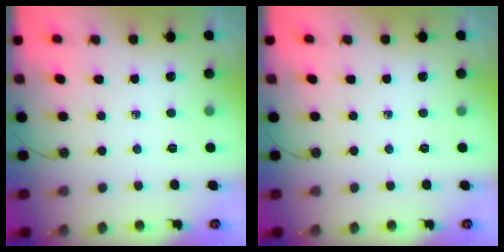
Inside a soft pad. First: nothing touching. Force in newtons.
{"total": 0.0}